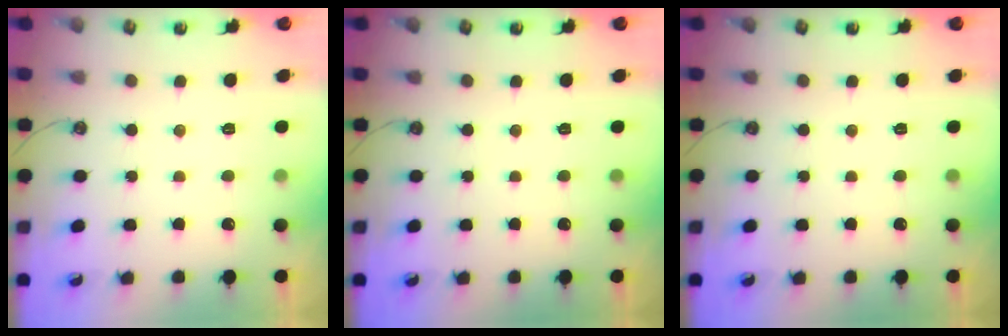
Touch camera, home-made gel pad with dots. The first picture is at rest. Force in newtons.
{"total": 0.0}
{"total": 0.0}